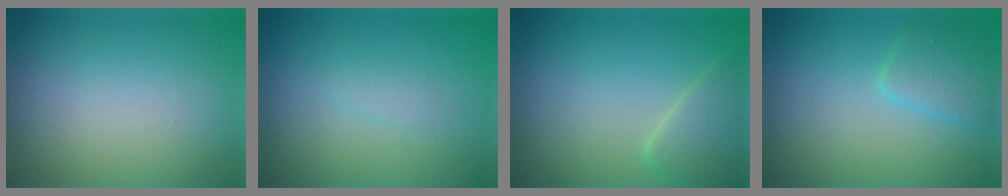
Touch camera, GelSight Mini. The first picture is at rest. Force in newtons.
{"total": 0.7, "press": 0.7, "slide": 0.1}
{"total": 2.6, "press": 2.6, "slide": 0.1}
{"total": 2.4, "press": 2.4, "slide": 0.0}